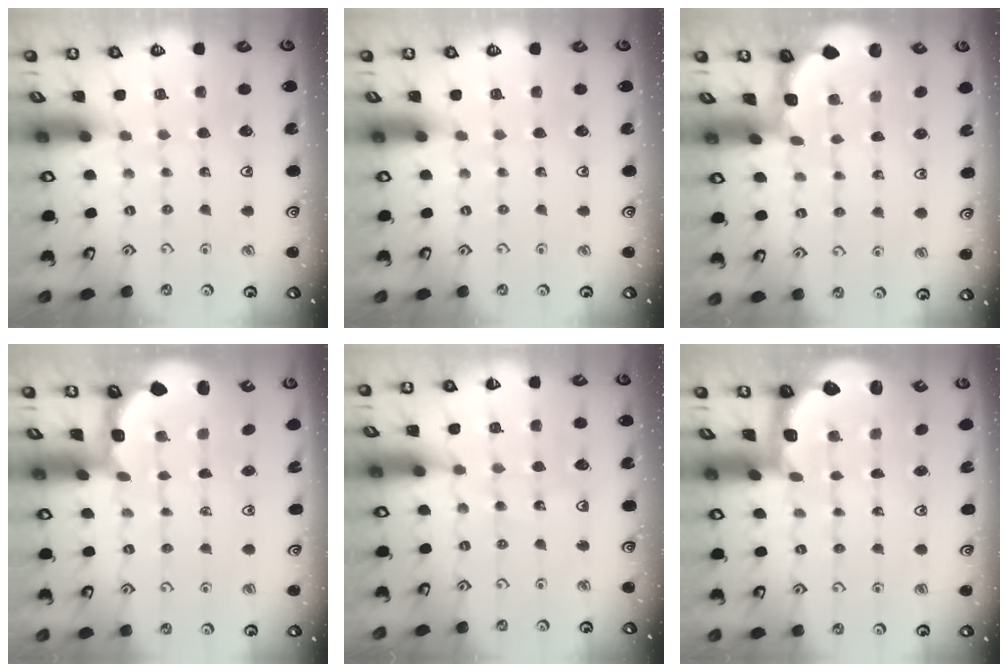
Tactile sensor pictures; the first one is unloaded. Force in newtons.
{"total": 0.0}
{"total": 1.4, "press": 1.3, "slide": 0.3}
{"total": 2.5, "press": 2.2, "slide": 1.2}
{"total": 7.0, "press": 6.8, "slide": 2.0}
{"total": 2.6, "press": 2.0, "slide": 1.7}